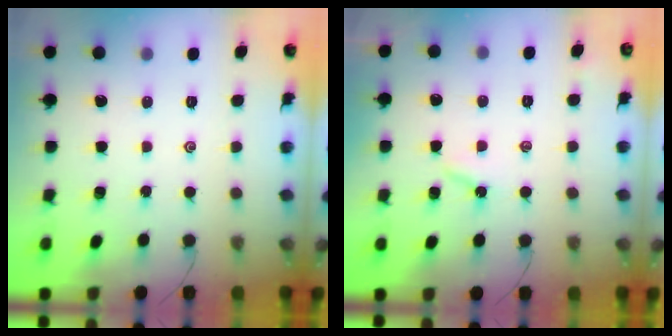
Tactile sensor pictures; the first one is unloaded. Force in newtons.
{"total": 2.6, "press": 2.6, "slide": 0.3}